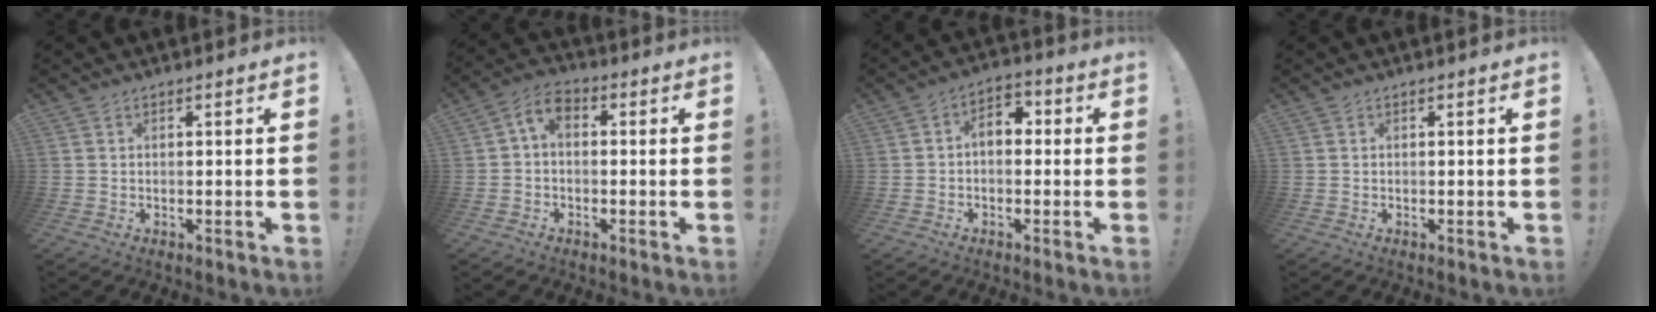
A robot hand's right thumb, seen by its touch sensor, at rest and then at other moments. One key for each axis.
{"total": 5.4, "fx": 0.1, "fy": 3.5, "fz": 4.1, "tx": -0.081, "ty": 0.009, "tz": 0.005}
{"total": 6.1, "fx": 0.3, "fy": 4.3, "fz": 4.3, "tx": -0.072, "ty": 0.010, "tz": 0.007}
{"total": 0.0}